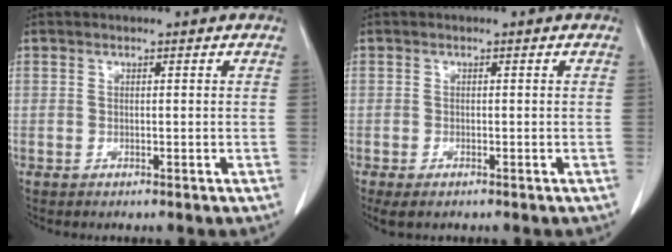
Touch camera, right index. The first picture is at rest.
{"total": 2.4, "force": [-1.6, 0.9, 1.5], "torque": [-0.029, -0.007, -0.022]}